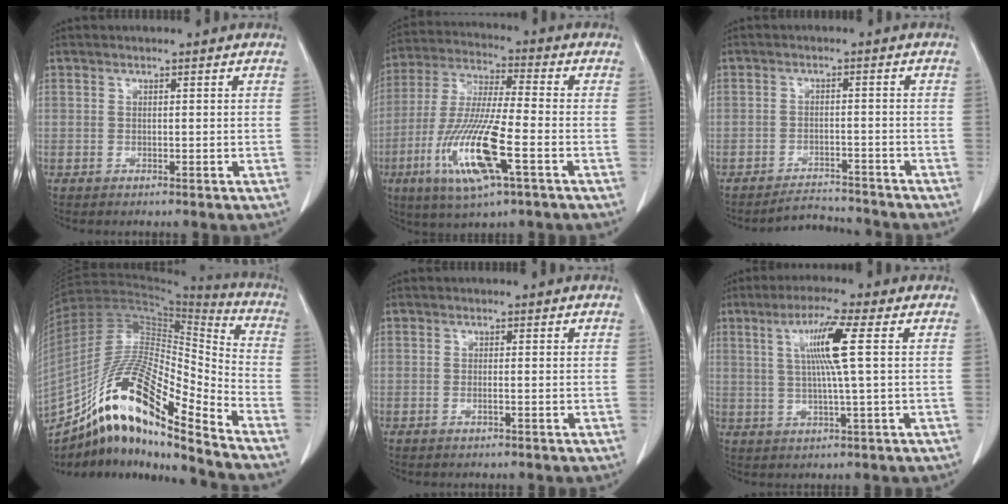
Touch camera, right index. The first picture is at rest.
{"total": 15.3, "force": [-5.5, 1.6, 14.1], "torque": [-0.292, -0.021, -0.098]}
{"total": 3.2, "force": [-3.2, 0.4, -0.3], "torque": [0.003, -0.008, -0.051]}
{"total": 22.5, "force": [-14.9, 3.5, 16.5], "torque": [-0.328, -0.003, -0.271]}
{"total": 0.6, "force": [-0.1, 0.0, 0.6], "torque": [-0.011, 0.001, 0.001]}
{"total": 7.6, "force": [1.8, -0.9, 7.3], "torque": [-0.138, 0.004, 0.037]}